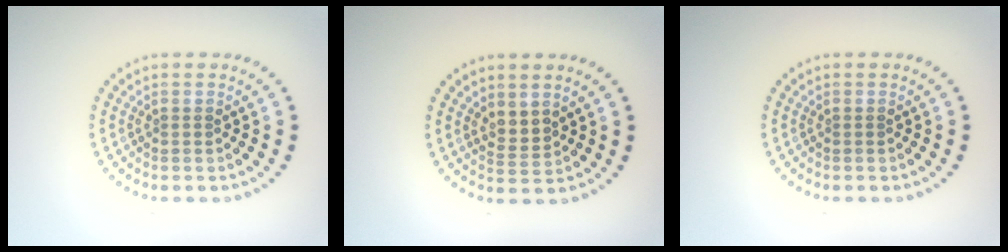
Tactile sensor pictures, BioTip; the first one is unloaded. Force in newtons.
{"total": 1.7, "press": 1.4, "slide": 1.0}
{"total": 0.0}